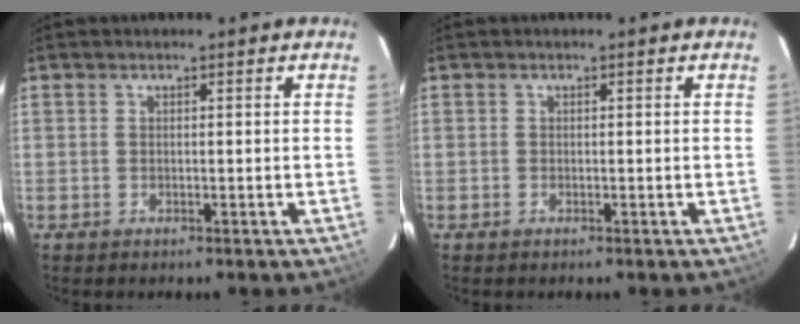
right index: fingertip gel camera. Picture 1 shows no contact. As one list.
[{"total": 0.0}]